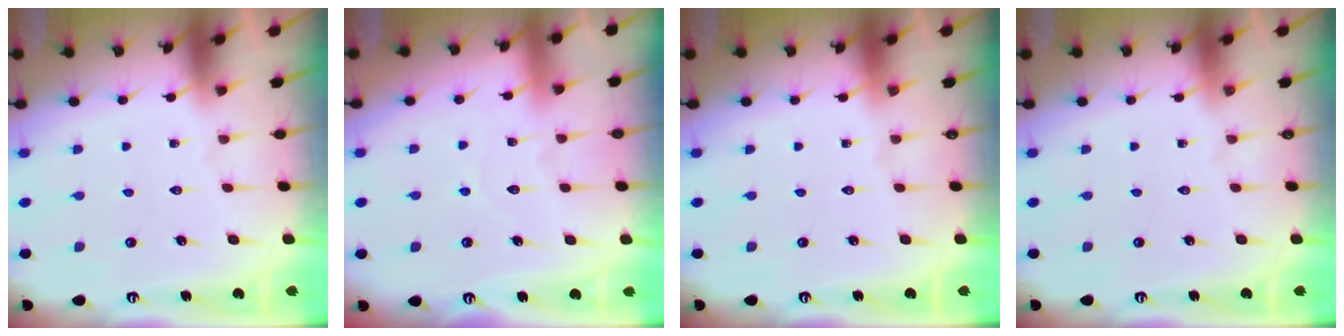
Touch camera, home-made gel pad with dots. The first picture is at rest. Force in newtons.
{"total": 5.8, "press": 5.8, "slide": 0.2}
{"total": 0.0}
{"total": 0.0}